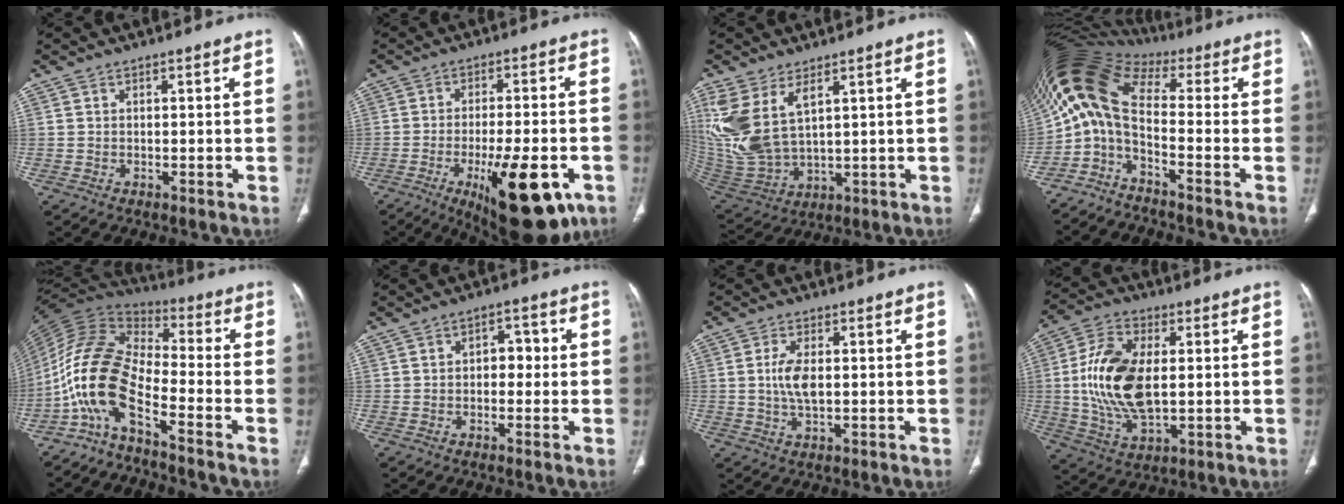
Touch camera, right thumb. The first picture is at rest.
{"total": 18.1, "force": [-7.6, 6.4, 15.1], "torque": [-0.188, 0.011, -0.096]}
{"total": 13.8, "force": [5.6, 6.8, 10.6], "torque": [-0.239, -0.021, 0.136]}
{"total": 9.1, "force": [-2.2, 3.7, 8.0], "torque": [-0.167, 0.068, -0.054]}
{"total": 14.0, "force": [-7.1, 5.1, 11.0], "torque": [-0.229, 0.074, -0.148]}
{"total": 4.3, "force": [0.0, 3.0, 3.1], "torque": [-0.026, 0.017, -0.005]}
{"total": 5.4, "force": [0.4, 2.5, 4.8], "torque": [-0.100, -0.001, 0.008]}
{"total": 16.3, "force": [0.8, 8.7, 13.8], "torque": [-0.276, -0.002, 0.019]}